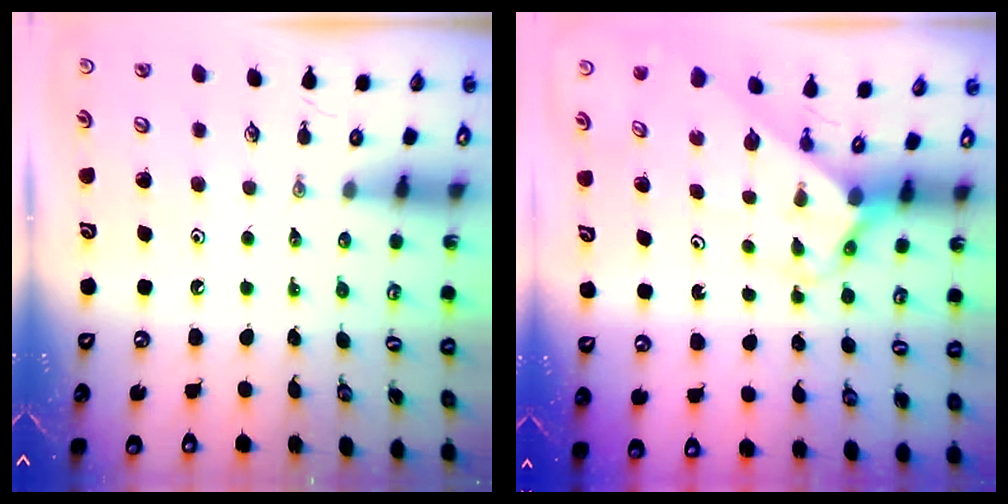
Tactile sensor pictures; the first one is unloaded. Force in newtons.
{"total": 2.3, "press": 2.3, "slide": 0.1}